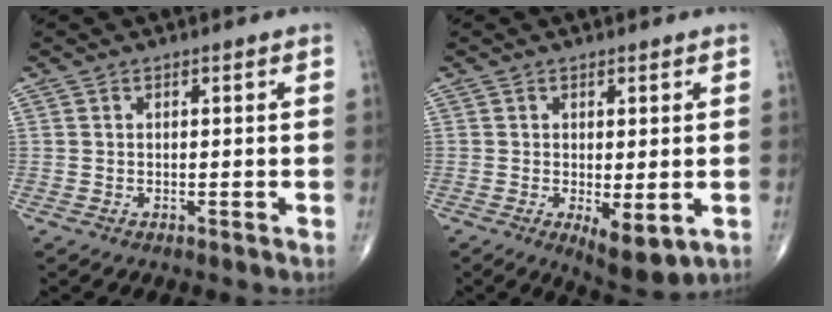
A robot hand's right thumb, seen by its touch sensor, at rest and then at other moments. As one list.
[{"total": 6.3, "force": [-1.5, 2.4, 5.6], "torque": [-0.081, -0.021, -0.013]}]